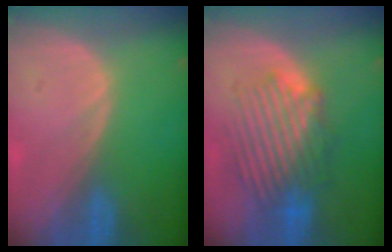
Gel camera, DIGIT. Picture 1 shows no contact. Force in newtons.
{"total": 8.8, "press": 8.4, "slide": 2.6}